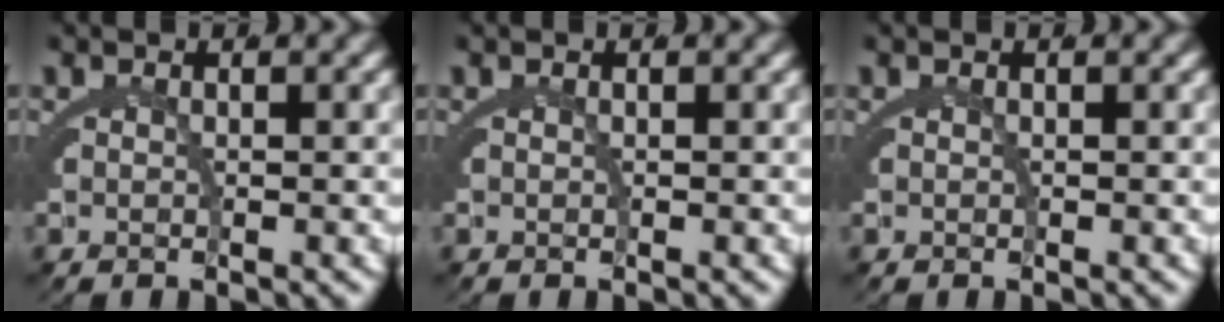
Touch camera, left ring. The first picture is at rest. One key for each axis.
{"total": 0.0}
{"total": 0.0}